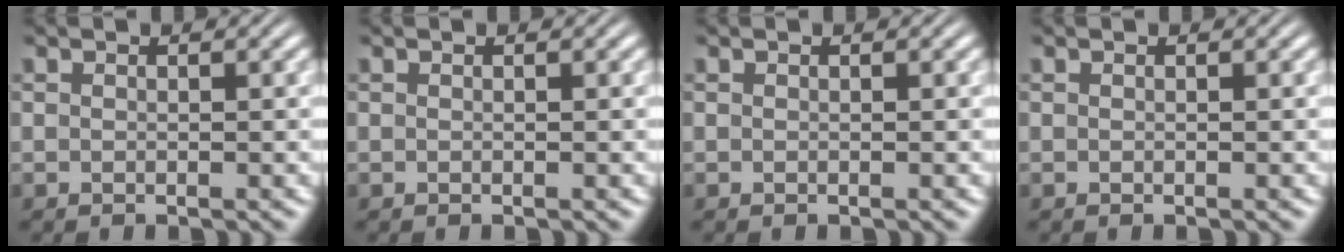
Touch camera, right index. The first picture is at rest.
{"total": 0.0}
{"total": 0.0}
{"total": 0.0}